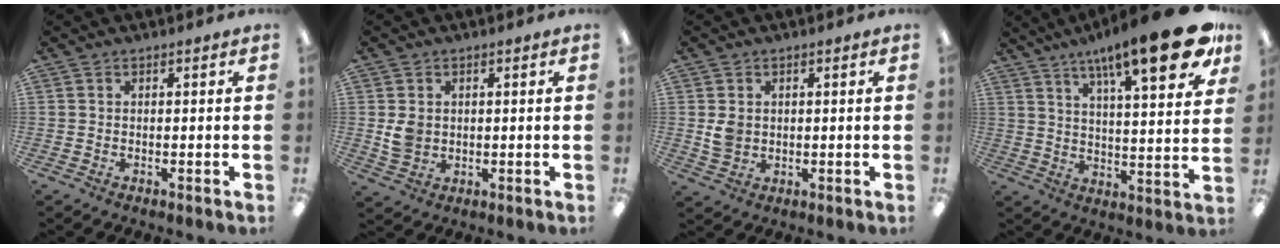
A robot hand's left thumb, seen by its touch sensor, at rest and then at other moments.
{"total": 4.9, "force": [0.7, 4.3, 2.3], "torque": [-0.029, 0.003, 0.014]}
{"total": 4.3, "force": [0.7, 3.8, 2.0], "torque": [-0.023, 0.001, 0.013]}
{"total": 19.6, "force": [12.4, 4.5, 14.5], "torque": [-0.209, -0.074, 0.191]}